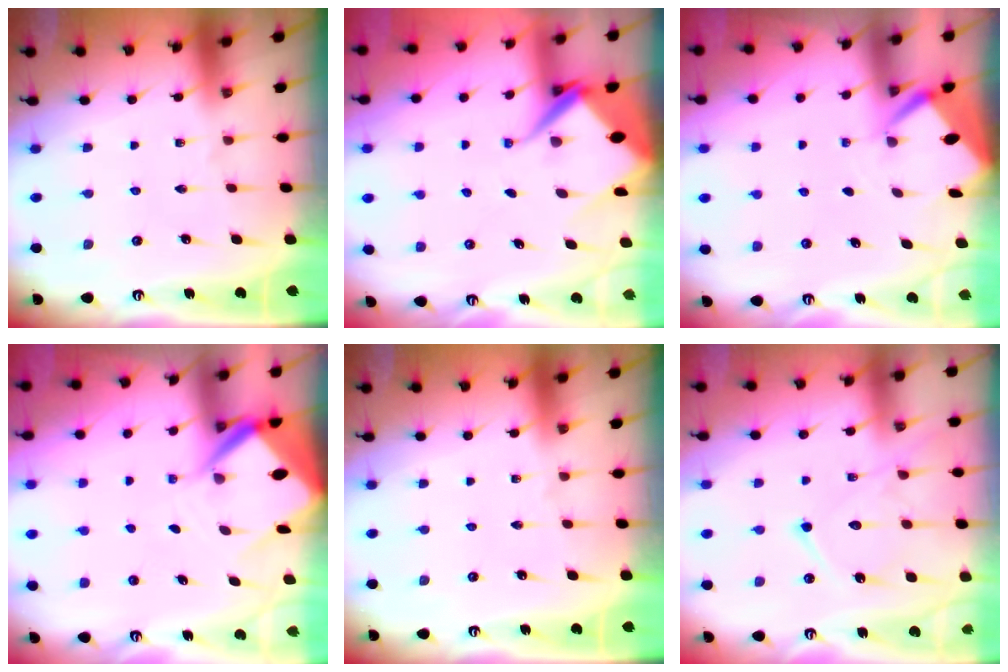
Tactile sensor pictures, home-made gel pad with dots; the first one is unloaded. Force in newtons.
{"total": 7.8, "press": 7.7, "slide": 0.9}
{"total": 2.6, "press": 2.6, "slide": 0.3}
{"total": 7.6, "press": 7.6, "slide": 0.6}
{"total": 0.0}
{"total": 14.7, "press": 14.6, "slide": 1.2}